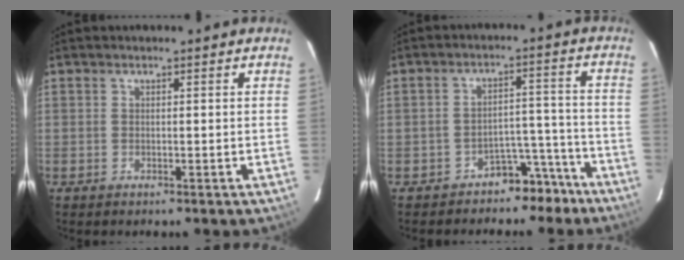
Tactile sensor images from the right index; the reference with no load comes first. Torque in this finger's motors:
{"motor_torque": [-0.36, -0.28, -0.50, -0.21]}